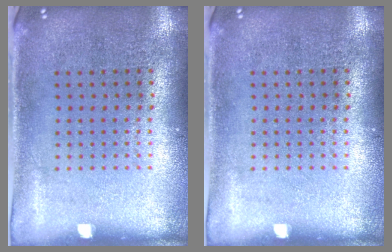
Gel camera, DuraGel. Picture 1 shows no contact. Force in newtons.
{"total": 0.0}